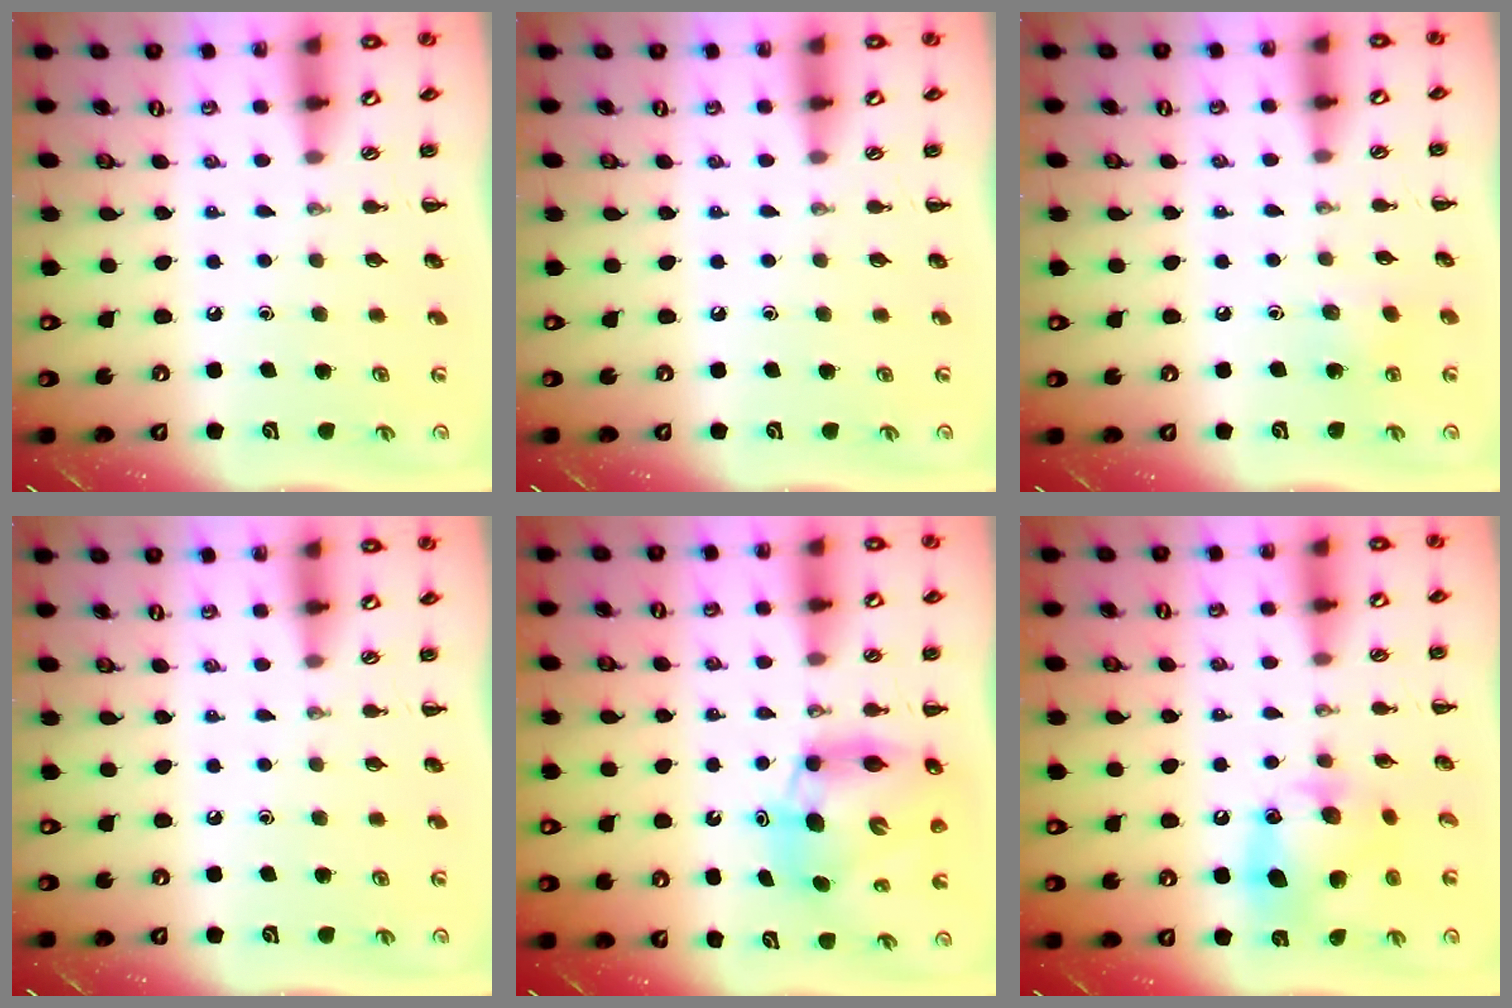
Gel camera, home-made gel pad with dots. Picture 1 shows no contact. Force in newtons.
{"total": 0.0}
{"total": 5.9, "press": 5.7, "slide": 1.6}
{"total": 0.0}
{"total": 11.0, "press": 10.5, "slide": 3.2}
{"total": 13.1, "press": 12.9, "slide": 1.9}